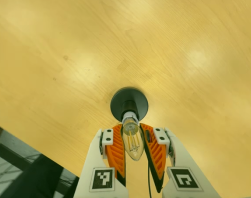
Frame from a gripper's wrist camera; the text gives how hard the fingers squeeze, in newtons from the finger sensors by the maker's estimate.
{"total": 18.6, "left": 16.6, "right": 20.5}